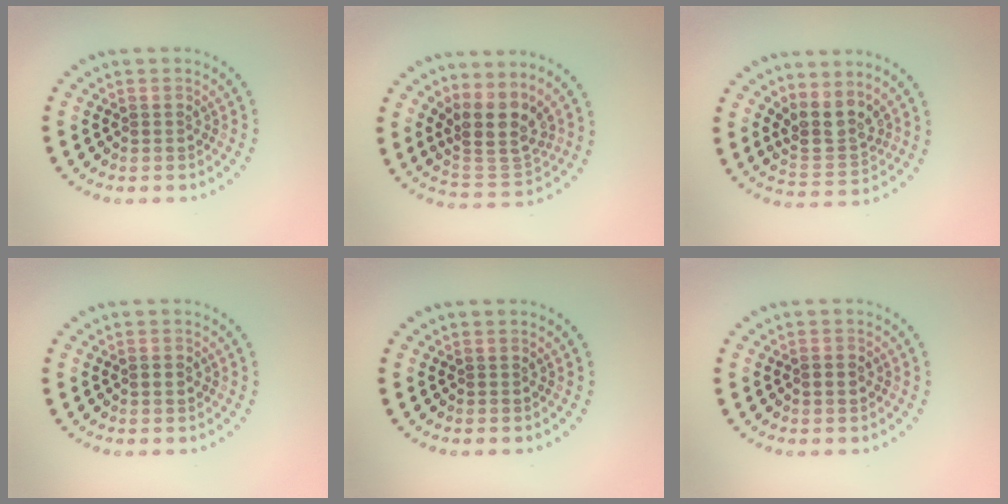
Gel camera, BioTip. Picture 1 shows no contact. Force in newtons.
{"total": 4.1, "press": 3.1, "slide": 2.6}
{"total": 3.1, "press": 2.6, "slide": 1.8}
{"total": 1.1, "press": 1.1, "slide": 0.0}
{"total": 0.0}
{"total": 1.5, "press": 1.5, "slide": 0.1}